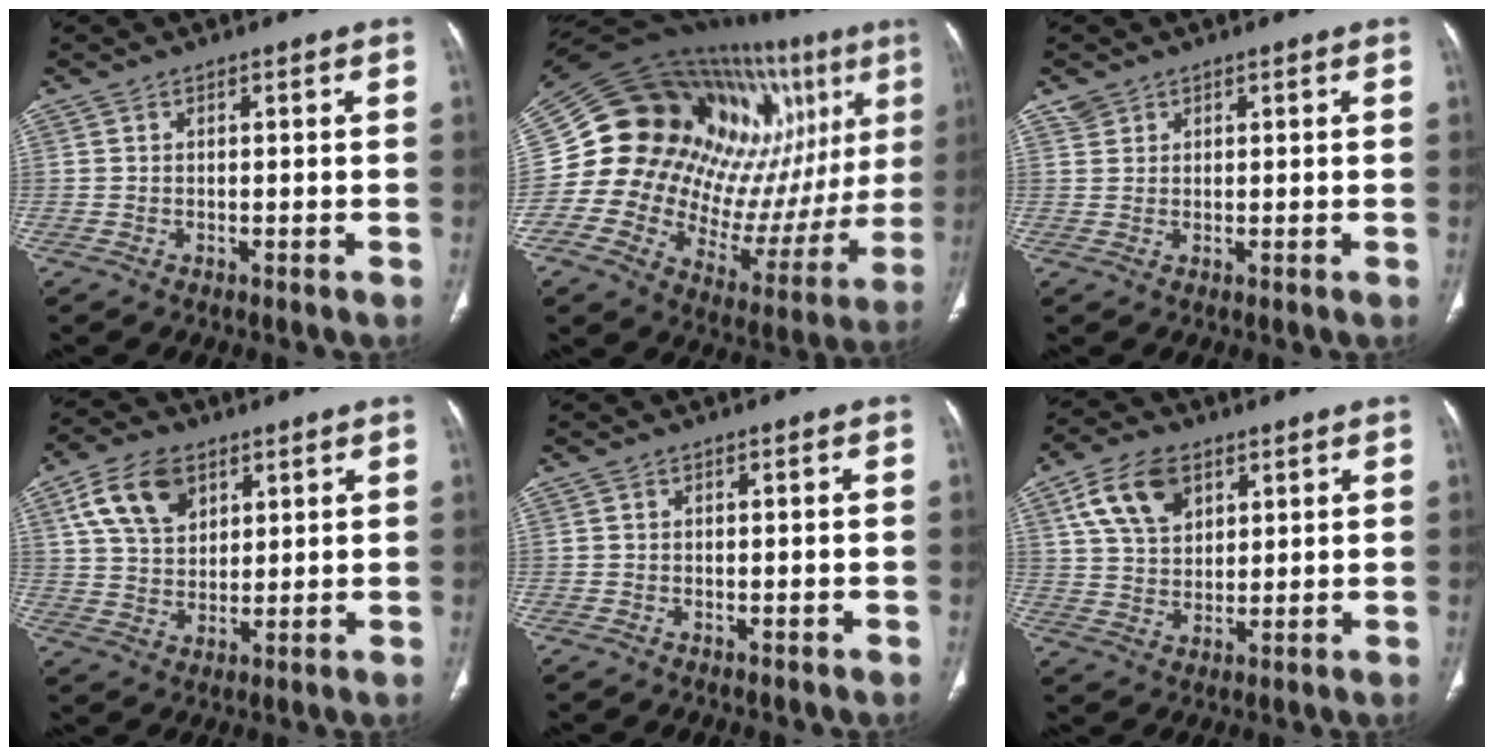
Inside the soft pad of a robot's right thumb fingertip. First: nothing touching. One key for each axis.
{"total": 33.5, "fx": 12.0, "fy": 16.3, "fz": 26.7, "tx": -0.363, "ty": 0.014, "tz": 0.203}
{"total": 1.6, "fx": 1.1, "fy": 1.2, "fz": 0.1, "tx": 0.011, "ty": -0.003, "tz": 0.017}
{"total": 10.8, "fx": 5.1, "fy": 7.0, "fz": 6.4, "tx": -0.098, "ty": -0.011, "tz": 0.097}
{"total": 0.0}
{"total": 10.5, "fx": 5.0, "fy": 6.7, "fz": 6.4, "tx": -0.099, "ty": -0.010, "tz": 0.095}